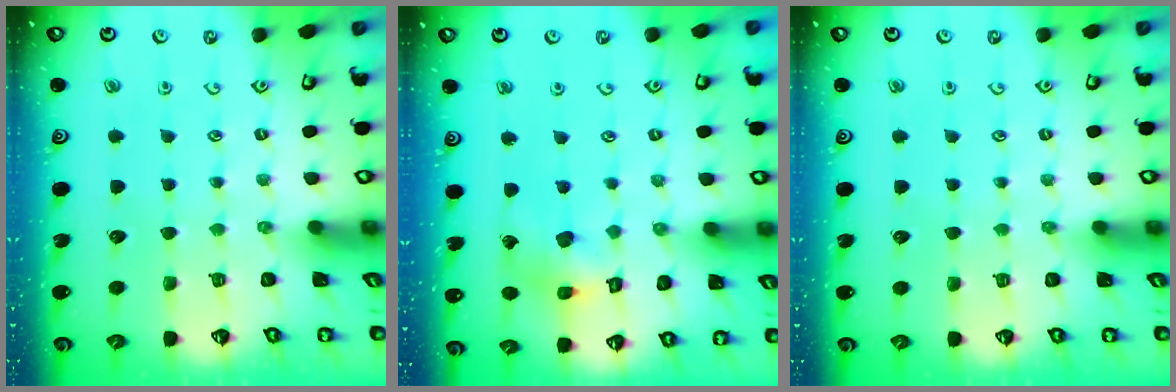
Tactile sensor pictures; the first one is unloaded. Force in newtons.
{"total": 10.8, "press": 10.7, "slide": 1.4}
{"total": 0.0}